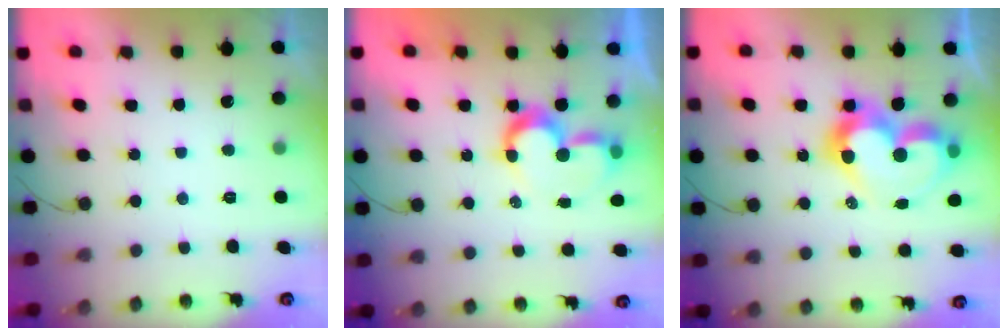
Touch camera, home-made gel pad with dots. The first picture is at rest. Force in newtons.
{"total": 8.7, "press": 8.7, "slide": 0.1}
{"total": 15.2, "press": 15.1, "slide": 2.0}